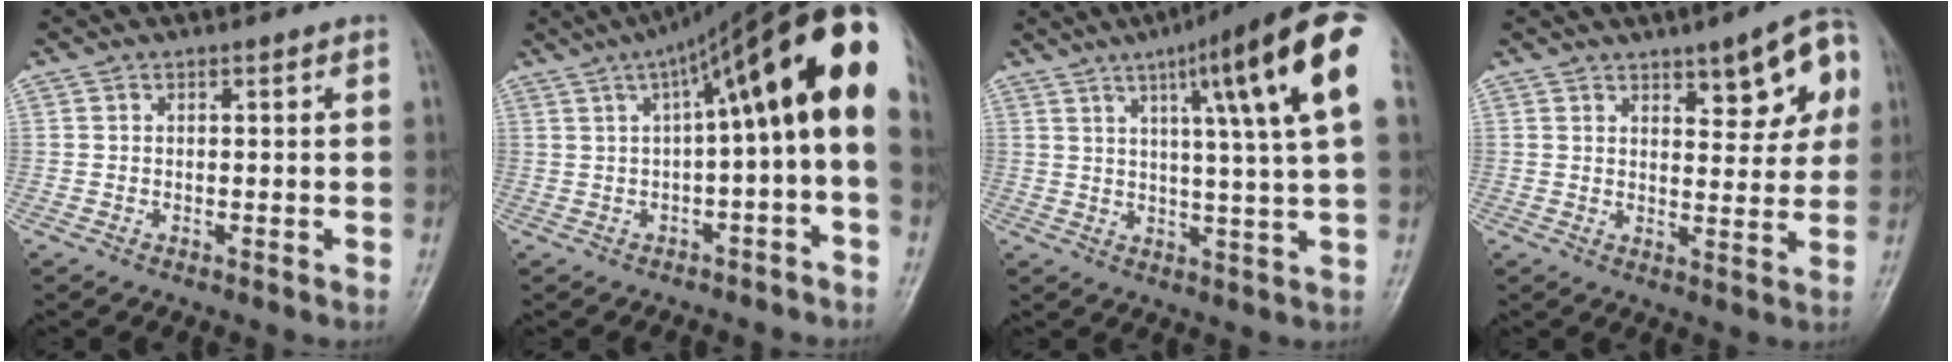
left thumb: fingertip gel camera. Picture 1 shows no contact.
{"total": 19.2, "force": [2.8, 4.8, 18.4], "torque": [-0.258, 0.060, 0.036]}
{"total": 18.4, "force": [7.3, 1.4, 16.9], "torque": [-0.234, -0.013, 0.096]}
{"total": 10.6, "force": [4.8, 4.2, 8.4], "torque": [-0.077, -0.013, 0.059]}